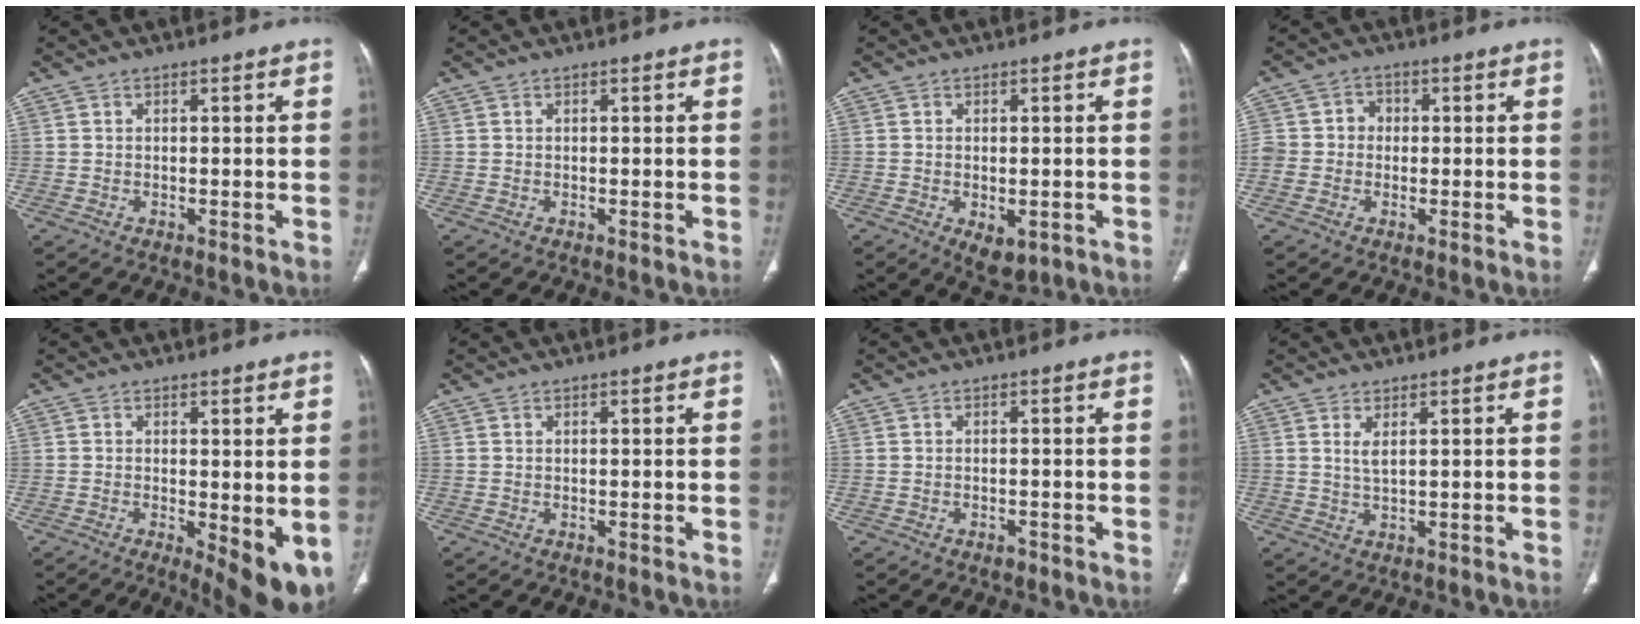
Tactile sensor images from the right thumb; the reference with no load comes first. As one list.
[{"total": 0.0}, {"total": 4.8, "force": [-1.5, 2.6, 3.7], "torque": [-0.051, -0.006, -0.010]}, {"total": 5.3, "force": [-0.3, 4.8, 2.2], "torque": [-0.020, 0.022, -0.010]}, {"total": 8.7, "force": [-1.5, 2.9, 8.0], "torque": [-0.108, -0.023, -0.014]}, {"total": 0.0}, {"total": 1.1, "force": [-0.8, 0.6, 0.4], "torque": [-0.007, 0.003, -0.012]}, {"total": 2.2, "force": [0.9, 0.6, 1.9], "torque": [-0.042, -0.009, 0.023]}]